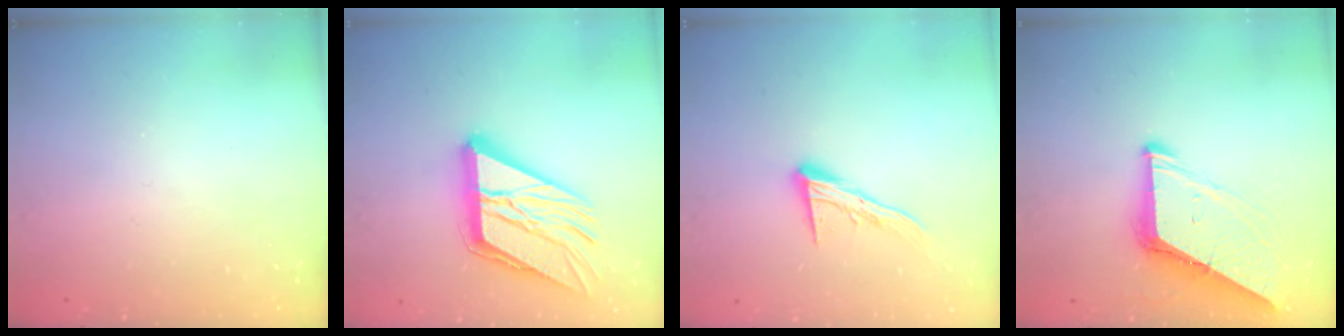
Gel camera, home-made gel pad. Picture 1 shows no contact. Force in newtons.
{"total": 21.5, "press": 21.3, "slide": 2.9}
{"total": 12.0, "press": 12.0, "slide": 1.0}
{"total": 8.6, "press": 8.6, "slide": 0.9}